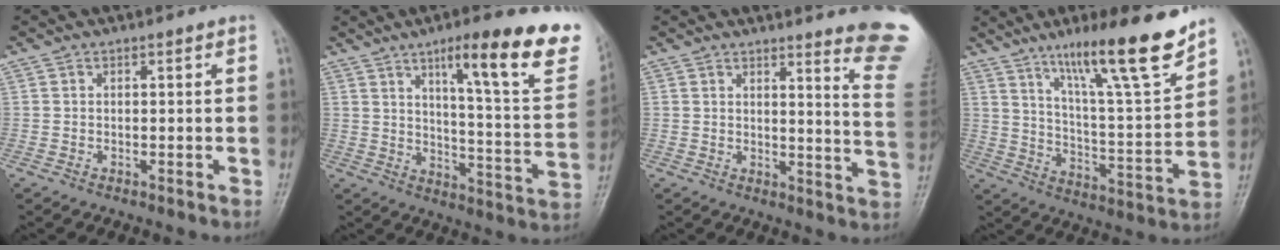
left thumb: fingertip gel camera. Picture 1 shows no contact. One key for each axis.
{"total": 22.3, "fx": 13.0, "fy": 4.1, "fz": 17.7, "tx": -0.214, "ty": -0.055, "tz": 0.185}
{"total": 12.9, "fx": 11.2, "fy": -0.2, "fz": 6.4, "tx": -0.059, "ty": -0.125, "tz": 0.111}
{"total": 18.4, "fx": 13.0, "fy": 2.1, "fz": 12.9, "tx": -0.184, "ty": -0.075, "tz": 0.212}